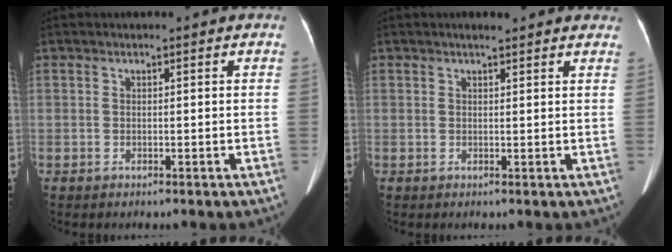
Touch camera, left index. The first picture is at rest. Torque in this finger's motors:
{"motor_torque": [0.02, -0.31, 0.01, 0.00]}